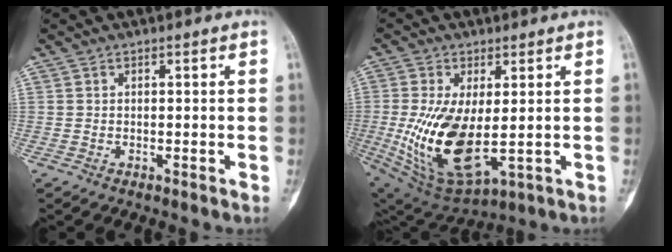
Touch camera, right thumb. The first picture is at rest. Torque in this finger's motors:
{"motor_torque": [2.45, 2.07, 1.31, -1.42, 0.37]}